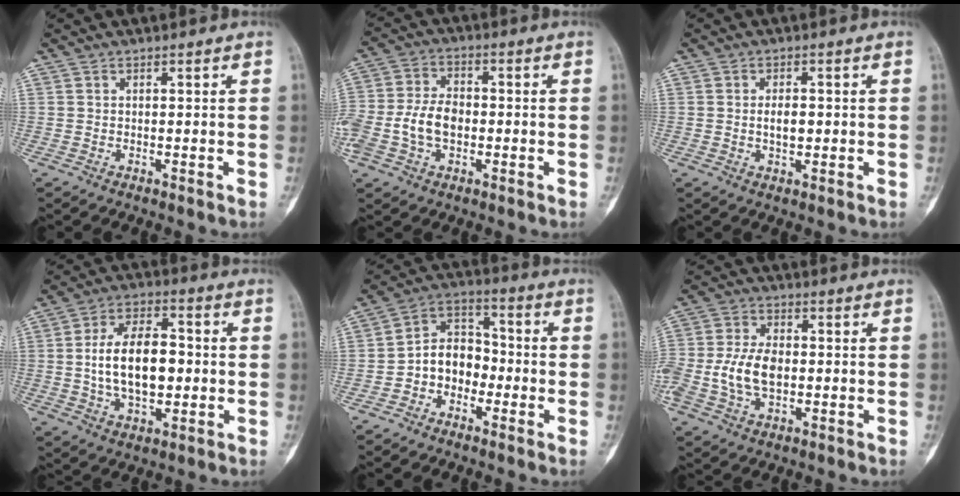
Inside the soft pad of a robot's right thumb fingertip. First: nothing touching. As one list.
[{"total": 10.3, "force": [-1.8, 6.9, 7.3], "torque": [-0.147, 0.024, -0.036]}, {"total": 3.1, "force": [-0.1, 1.7, 2.6], "torque": [-0.038, -0.001, 0.000]}, {"total": 14.6, "force": [-0.2, 8.3, 12.0], "torque": [-0.191, 0.017, -0.004]}, {"total": 8.8, "force": [-2.7, 6.9, 4.8], "torque": [-0.049, 0.044, -0.062]}, {"total": 9.7, "force": [-1.2, 6.0, 7.5], "torque": [-0.150, 0.014, -0.024]}]